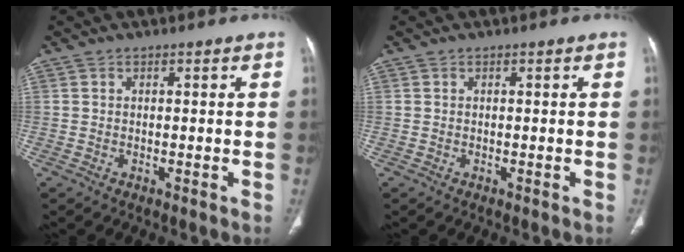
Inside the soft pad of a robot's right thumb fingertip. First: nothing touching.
{"total": 0.0}